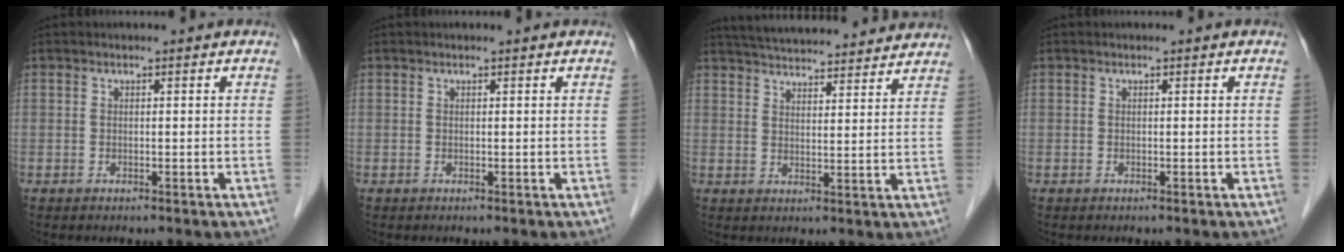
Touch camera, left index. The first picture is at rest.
{"total": 0.6, "force": [0.6, 0.0, 0.2], "torque": [-0.005, 0.004, 0.005]}
{"total": 19.6, "force": [18.2, 2.9, 6.5], "torque": [-0.104, 0.031, 0.249]}
{"total": 0.0}